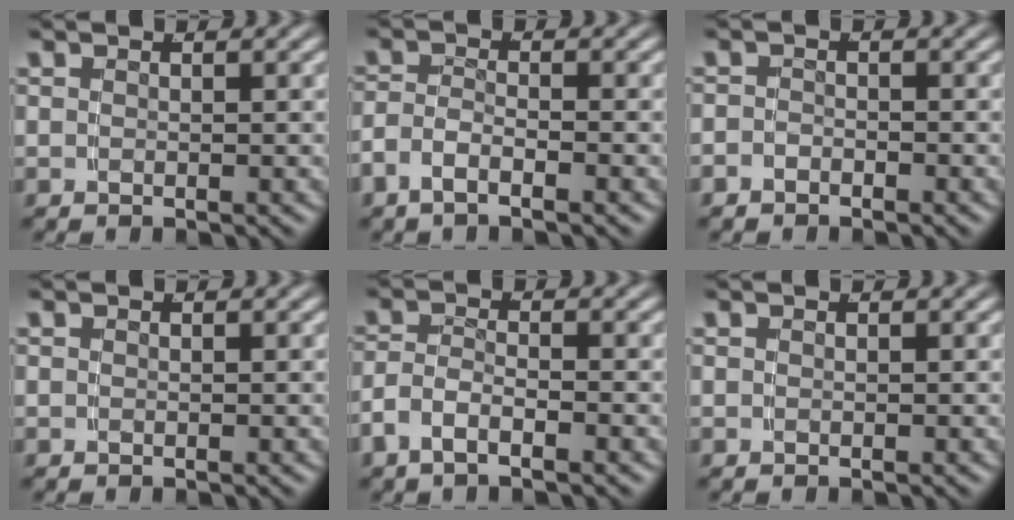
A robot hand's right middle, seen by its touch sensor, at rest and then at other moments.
{"total": 2.6, "force": [-1.6, 1.1, 1.7], "torque": [-0.039, -0.007, -0.030]}
{"total": 1.5, "force": [-1.3, 0.8, 0.0], "torque": [-0.001, -0.009, -0.022]}
{"total": 0.0}
{"total": 2.9, "force": [-1.6, 1.5, 1.9], "torque": [-0.042, -0.006, -0.030]}
{"total": 0.0}